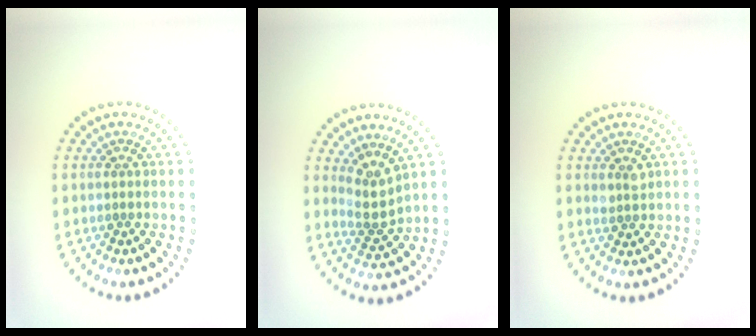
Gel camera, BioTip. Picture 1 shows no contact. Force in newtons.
{"total": 2.9, "press": 2.1, "slide": 2.0}
{"total": 1.1, "press": 1.0, "slide": 0.4}